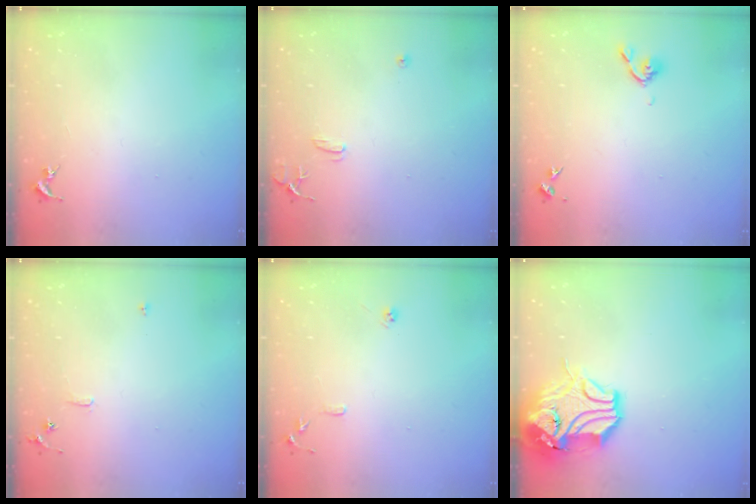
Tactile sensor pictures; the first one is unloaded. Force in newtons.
{"total": 8.5, "press": 8.5, "slide": 0.8}
{"total": 5.3, "press": 5.2, "slide": 1.1}
{"total": 5.6, "press": 5.6, "slide": 0.6}
{"total": 7.9, "press": 7.9, "slide": 0.8}
{"total": 16.2, "press": 16.1, "slide": 2.2}